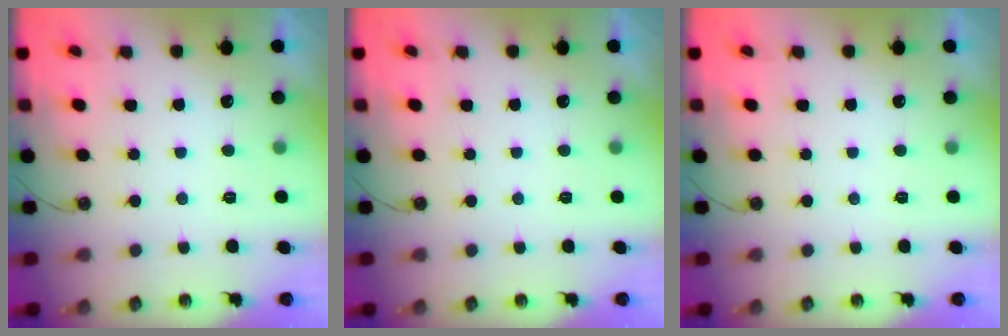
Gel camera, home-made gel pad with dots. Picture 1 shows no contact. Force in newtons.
{"total": 0.0}
{"total": 0.0}